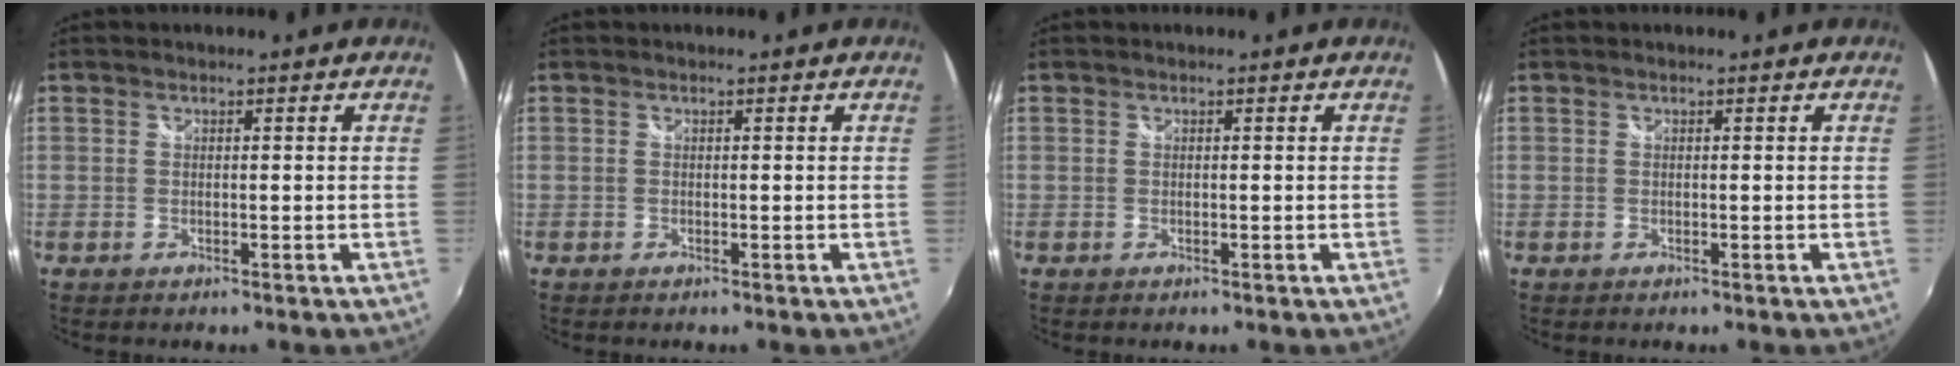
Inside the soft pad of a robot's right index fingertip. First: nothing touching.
{"total": 0.0}
{"total": 0.0}
{"total": 0.0}